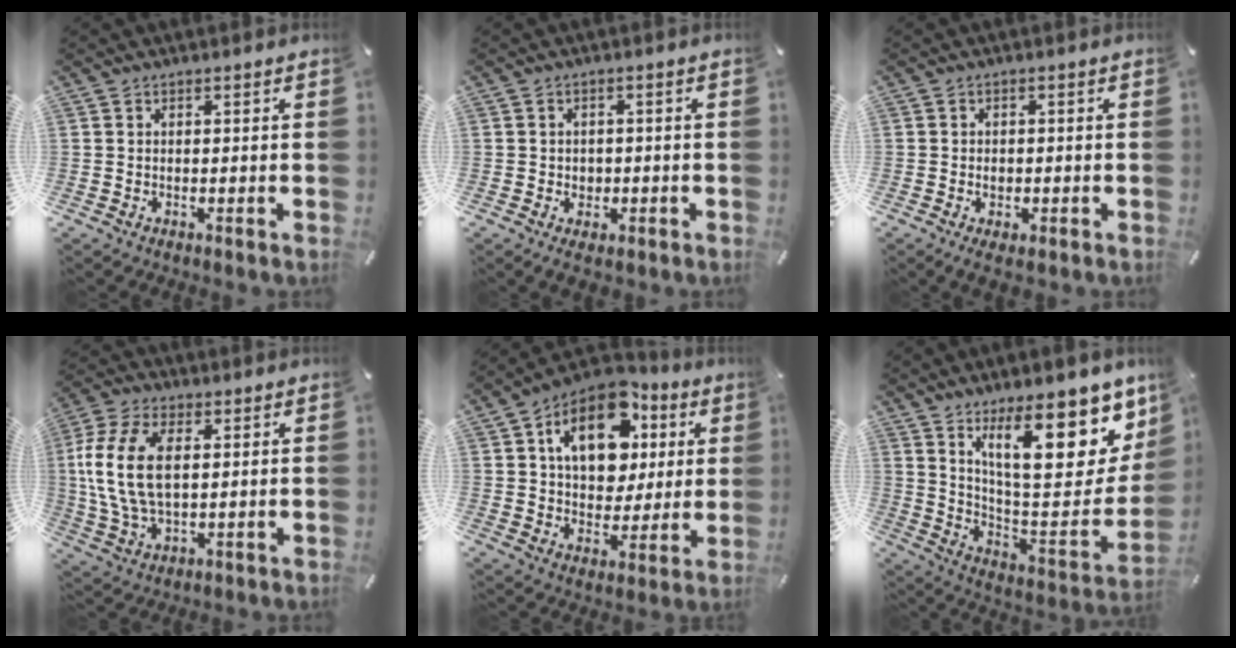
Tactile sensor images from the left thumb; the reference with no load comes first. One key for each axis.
{"total": 2.7, "fx": -0.8, "fy": 2.4, "fz": 0.8, "tx": -0.009, "ty": 0.002, "tz": -0.019}
{"total": 2.2, "fx": -0.6, "fy": 1.5, "fz": 1.5, "tx": -0.030, "ty": 0.004, "tz": -0.012}
{"total": 13.7, "fx": 2.1, "fy": 8.1, "fz": 10.8, "tx": -0.247, "ty": 0.003, "tz": 0.036}
{"total": 16.7, "fx": 6.5, "fy": 11.7, "fz": 10.1, "tx": -0.166, "ty": -0.008, "tz": 0.119}
{"total": 25.1, "fx": 13.8, "fy": 9.5, "fz": 18.7, "tx": -0.260, "ty": -0.095, "tz": 0.231}